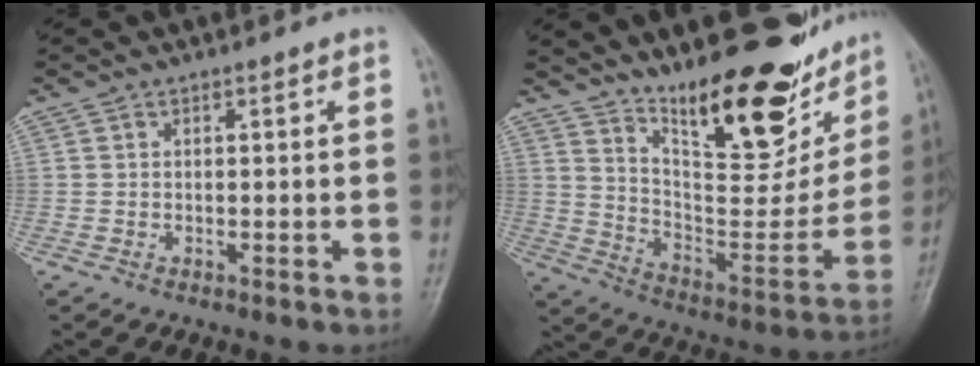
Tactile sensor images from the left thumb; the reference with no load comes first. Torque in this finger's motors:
{"motor_torque": [1.07, -0.47, 1.51, -1.26, 0.32]}